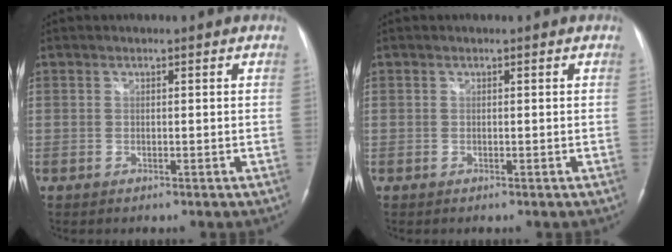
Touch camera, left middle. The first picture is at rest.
{"total": 0.0}